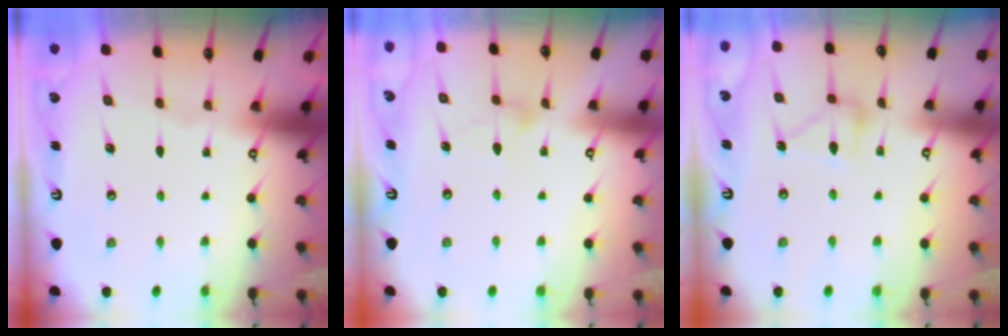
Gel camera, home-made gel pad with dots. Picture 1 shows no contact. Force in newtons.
{"total": 5.5, "press": 5.5, "slide": 0.4}
{"total": 11.1, "press": 11.1, "slide": 0.6}